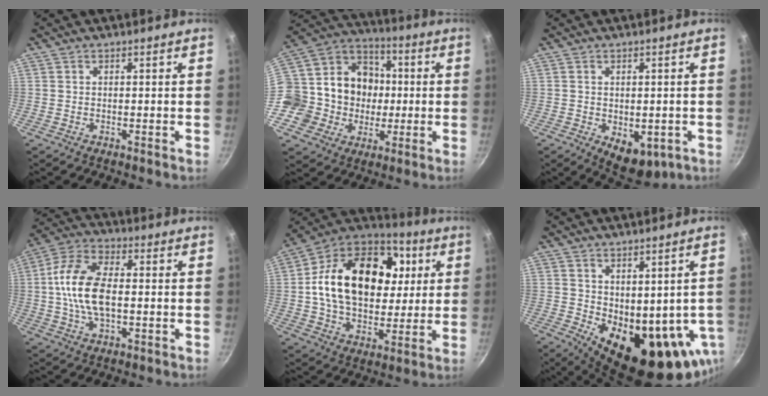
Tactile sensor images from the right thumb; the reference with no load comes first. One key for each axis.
{"total": 19.5, "fx": -0.8, "fy": 17.7, "fz": 8.1, "tx": -0.110, "ty": 0.035, "tz": -0.012}
{"total": 8.0, "fx": -2.2, "fy": 4.9, "fz": 5.9, "tx": -0.054, "ty": -0.005, "tz": -0.016}
{"total": 13.4, "fx": -0.3, "fy": 7.2, "fz": 11.3, "tx": -0.215, "ty": 0.028, "tz": -0.017}
{"total": 26.5, "fx": 4.5, "fy": 18.4, "fz": 18.5, "tx": -0.293, "ty": 0.020, "tz": 0.066}
{"total": 17.5, "fx": -2.1, "fy": 9.5, "fz": 14.5, "tx": -0.172, "ty": -0.031, "tz": 0.001}